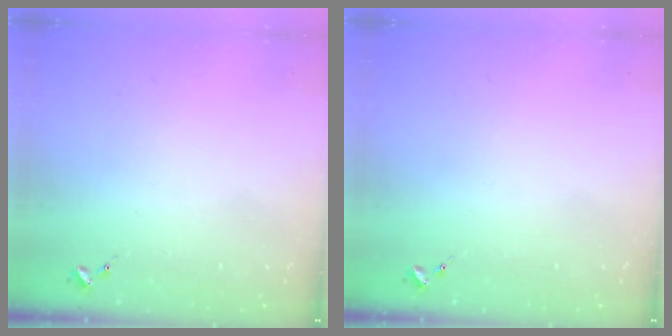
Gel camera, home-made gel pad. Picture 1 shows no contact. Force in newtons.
{"total": 0.0}